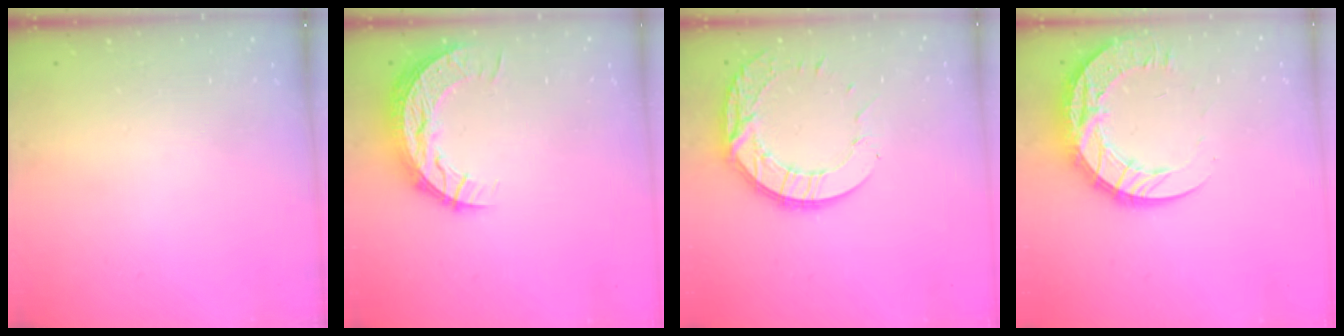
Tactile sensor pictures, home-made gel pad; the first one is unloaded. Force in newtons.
{"total": 9.9, "press": 9.9, "slide": 0.7}
{"total": 13.6, "press": 13.5, "slide": 1.1}
{"total": 16.8, "press": 16.7, "slide": 1.7}